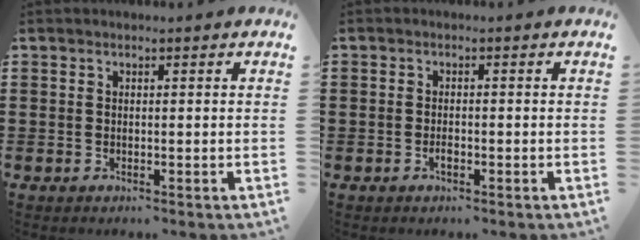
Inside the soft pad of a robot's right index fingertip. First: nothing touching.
{"total": 1.4, "force": [-0.7, 0.6, 1.0], "torque": [-0.022, -0.003, -0.012]}